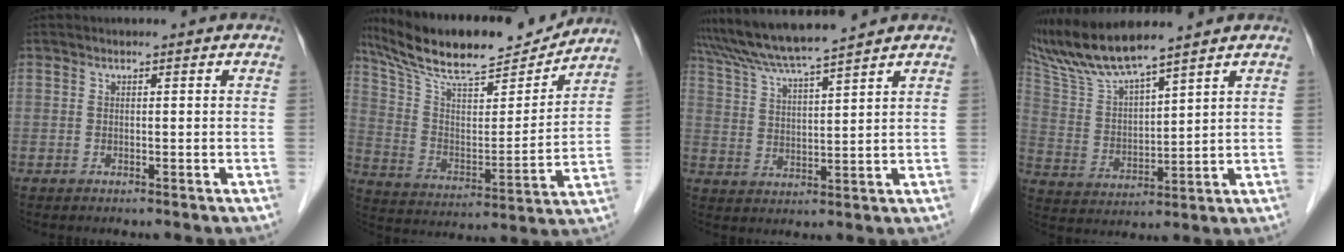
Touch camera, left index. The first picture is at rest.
{"total": 20.2, "force": [17.9, 3.5, 8.5], "torque": [-0.153, 0.004, 0.296]}
{"total": 10.0, "force": [9.0, -1.4, 4.0], "torque": [-0.079, 0.016, 0.166]}
{"total": 11.3, "force": [10.3, -0.3, 4.7], "torque": [-0.110, 0.012, 0.211]}